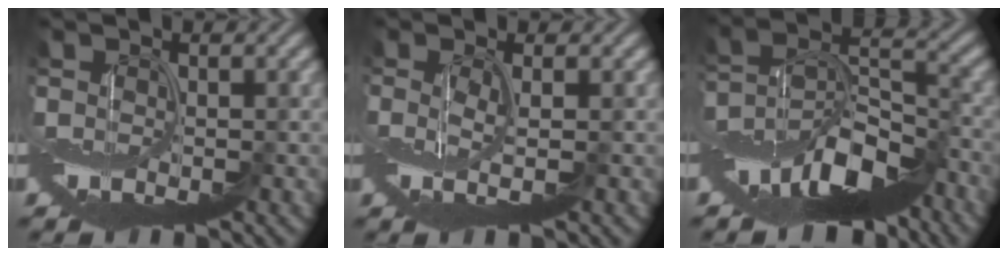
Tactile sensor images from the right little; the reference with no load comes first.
{"total": 1.6, "force": [-0.1, -0.3, 1.5], "torque": [-0.035, -0.002, -0.002]}
{"total": 11.1, "force": [-7.5, 4.5, 6.9], "torque": [-0.111, 0.009, -0.141]}